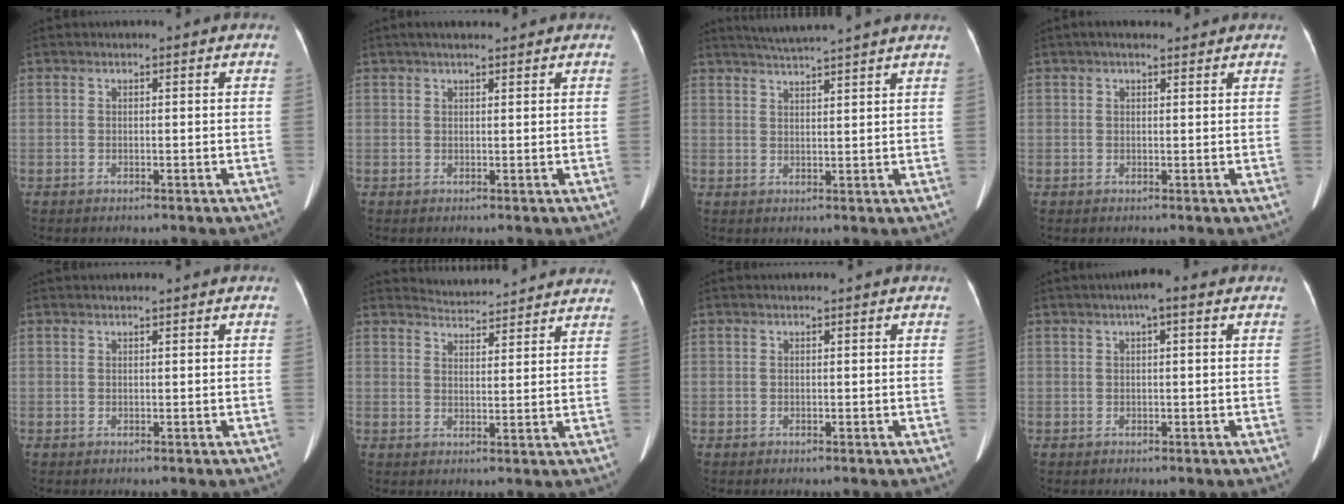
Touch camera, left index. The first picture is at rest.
{"total": 2.7, "force": [1.9, 0.7, 1.7], "torque": [-0.025, 0.021, 0.031]}
{"total": 8.2, "force": [7.5, -1.3, 3.2], "torque": [-0.056, 0.021, 0.105]}
{"total": 2.4, "force": [1.5, 0.9, 1.6], "torque": [-0.025, 0.021, 0.023]}
{"total": 0.5, "force": [0.4, -0.1, 0.3], "torque": [-0.004, 0.018, 0.012]}
{"total": 10.5, "force": [10.4, 1.2, 1.3], "torque": [-0.013, 0.010, 0.124]}
{"total": 0.6, "force": [0.6, 0.0, 0.1], "torque": [-0.005, 0.009, 0.013]}
{"total": 2.5, "force": [0.7, 0.4, 2.4], "torque": [-0.038, 0.014, 0.005]}